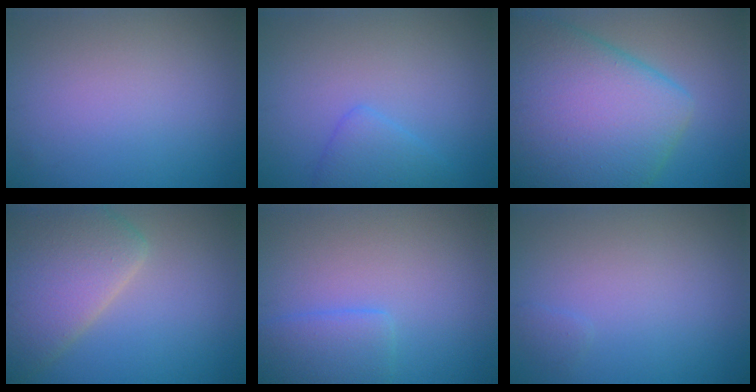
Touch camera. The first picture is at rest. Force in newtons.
{"total": 2.2, "press": 2.2, "slide": 0.1}
{"total": 13.4, "press": 13.4, "slide": 0.6}
{"total": 7.3, "press": 7.3, "slide": 0.6}
{"total": 2.9, "press": 2.9, "slide": 0.1}
{"total": 0.5, "press": 0.5, "slide": 0.0}